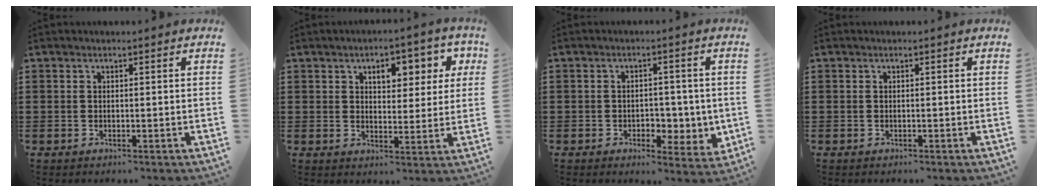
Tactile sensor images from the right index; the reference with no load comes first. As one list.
[{"total": 5.8, "force": [2.7, 3.3, 3.9], "torque": [-0.060, 0.001, 0.036]}, {"total": 3.9, "force": [-0.4, 3.2, 2.3], "torque": [-0.036, 0.004, -0.013]}, {"total": 0.0}]